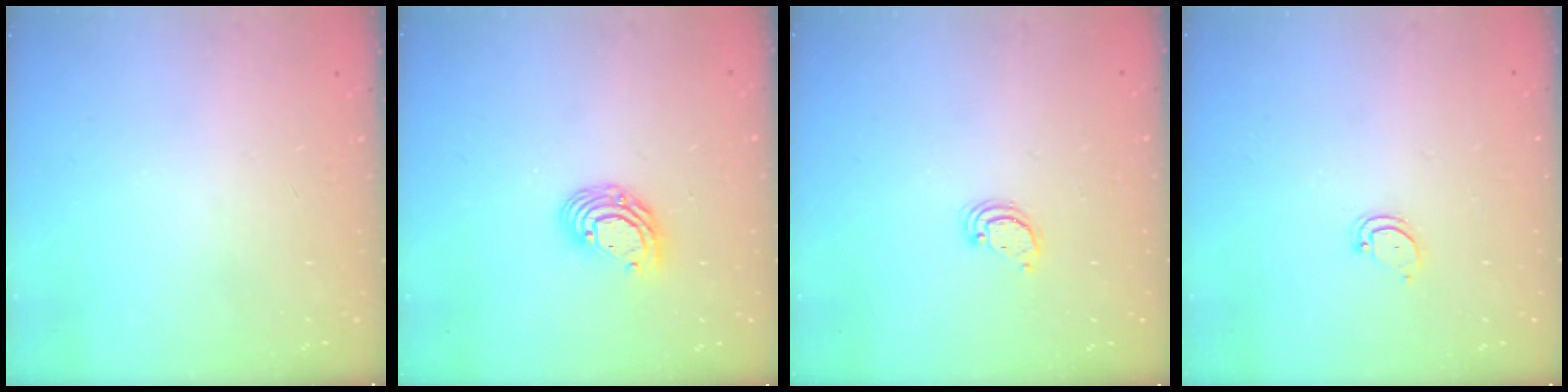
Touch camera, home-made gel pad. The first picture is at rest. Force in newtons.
{"total": 8.7, "press": 8.6, "slide": 1.3}
{"total": 2.6, "press": 2.6, "slide": 0.2}
{"total": 2.8, "press": 2.8, "slide": 0.2}